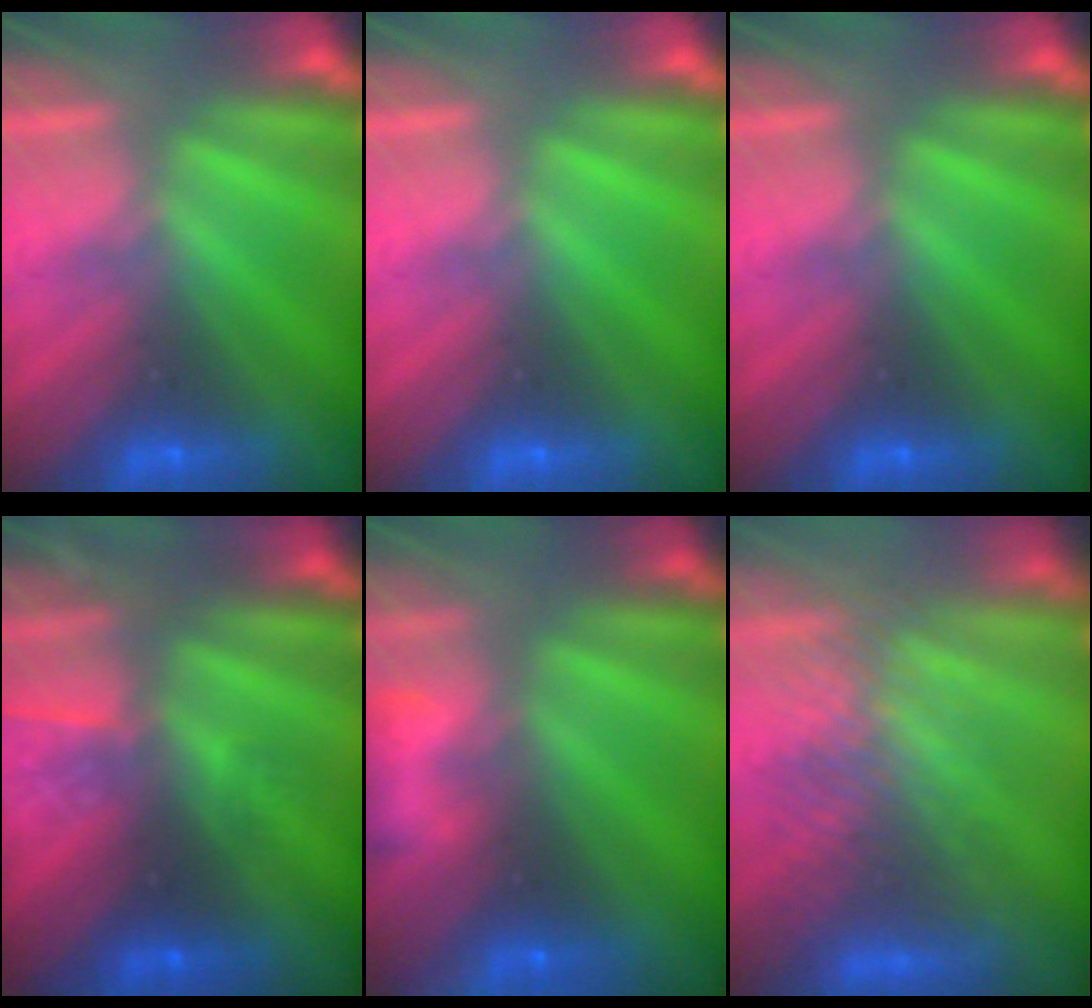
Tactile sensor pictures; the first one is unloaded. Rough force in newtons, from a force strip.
{"total": 0.0}
{"total": 0.0}
{"total": 3.3}
{"total": 9.4}
{"total": 3.3}